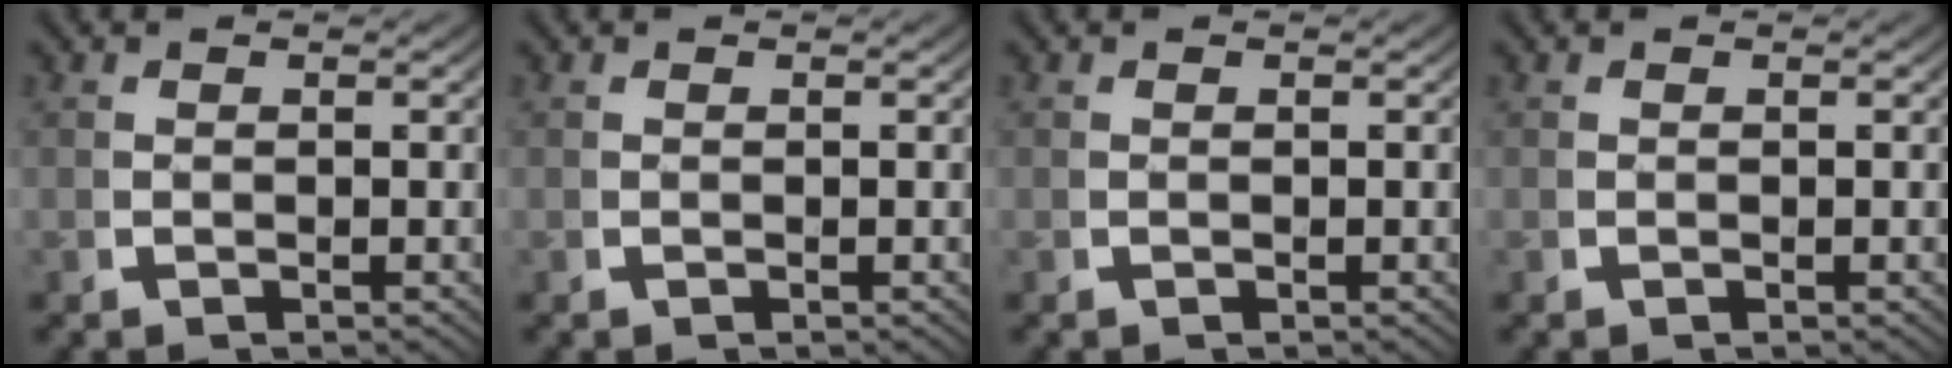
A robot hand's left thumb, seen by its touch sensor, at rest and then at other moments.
{"total": 0.0}
{"total": 0.0}
{"total": 0.0}